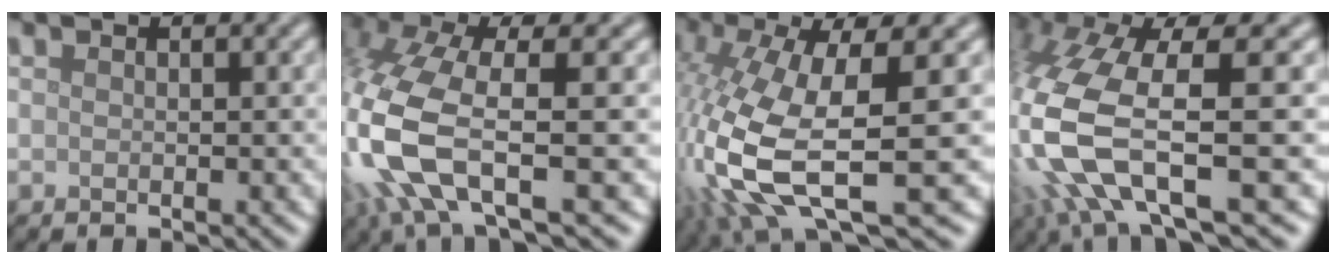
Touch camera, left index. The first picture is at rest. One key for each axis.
{"total": 9.7, "fx": -1.8, "fy": 3.6, "fz": 8.8, "tx": -0.216, "ty": -0.014, "tz": -0.037}
{"total": 12.4, "fx": -2.7, "fy": 4.3, "fz": 11.3, "tx": -0.265, "ty": -0.025, "tz": -0.043}
{"total": 12.7, "fx": -2.1, "fy": 4.5, "fz": 11.7, "tx": -0.265, "ty": -0.021, "tz": -0.028}